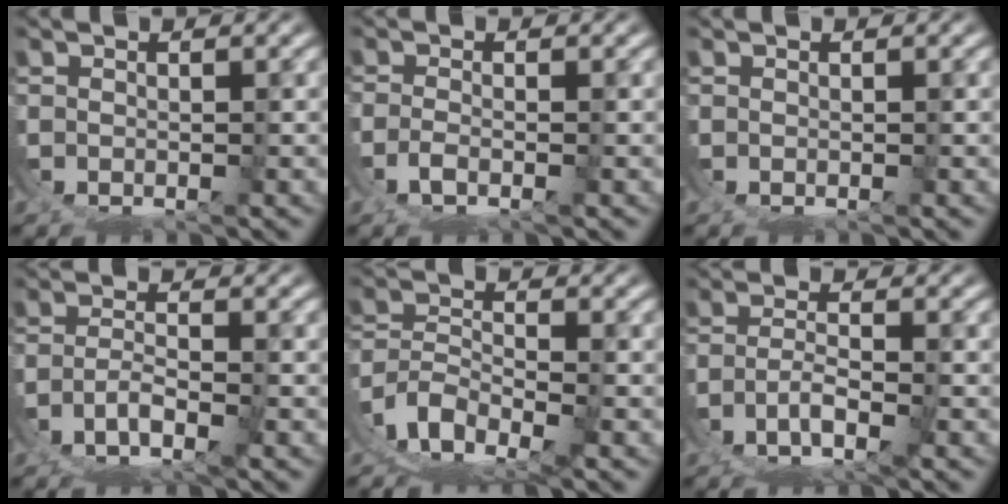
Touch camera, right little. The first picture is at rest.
{"total": 1.9, "force": [-0.6, -1.6, 0.8], "torque": [-0.009, -0.001, -0.009]}
{"total": 0.0}
{"total": 3.3, "force": [-2.5, -0.1, 2.1], "torque": [-0.025, -0.006, -0.040]}
{"total": 8.9, "force": [-4.0, 6.7, 4.4], "torque": [-0.114, -0.042, -0.066]}
{"total": 3.3, "force": [-2.4, -0.4, 2.3], "torque": [-0.028, -0.009, -0.036]}